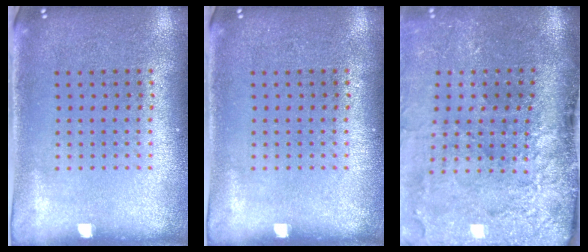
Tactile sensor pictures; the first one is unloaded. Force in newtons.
{"total": 0.0}
{"total": 4.7, "press": 3.6, "slide": 3.1}